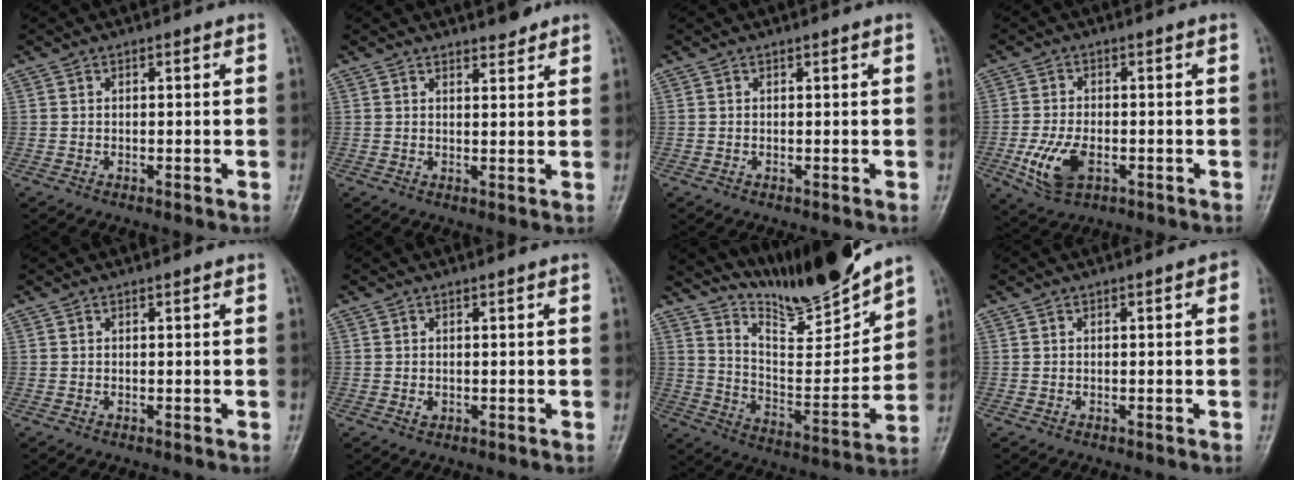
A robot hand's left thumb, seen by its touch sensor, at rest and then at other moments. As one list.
[{"total": 2.2, "force": [2.0, 0.6, 0.8], "torque": [-0.005, -0.015, 0.028]}, {"total": 0.0}, {"total": 7.5, "force": [-2.2, 4.3, 5.7], "torque": [-0.117, 0.001, -0.034]}, {"total": 0.0}, {"total": 0.9, "force": [0.2, 0.6, 0.7], "torque": [-0.009, 0.002, 0.007]}, {"total": 16.0, "force": [14.8, 1.4, 6.1], "torque": [-0.076, -0.103, 0.260]}, {"total": 1.5, "force": [0.4, 0.5, 1.4], "torque": [-0.014, 0.003, 0.001]}]